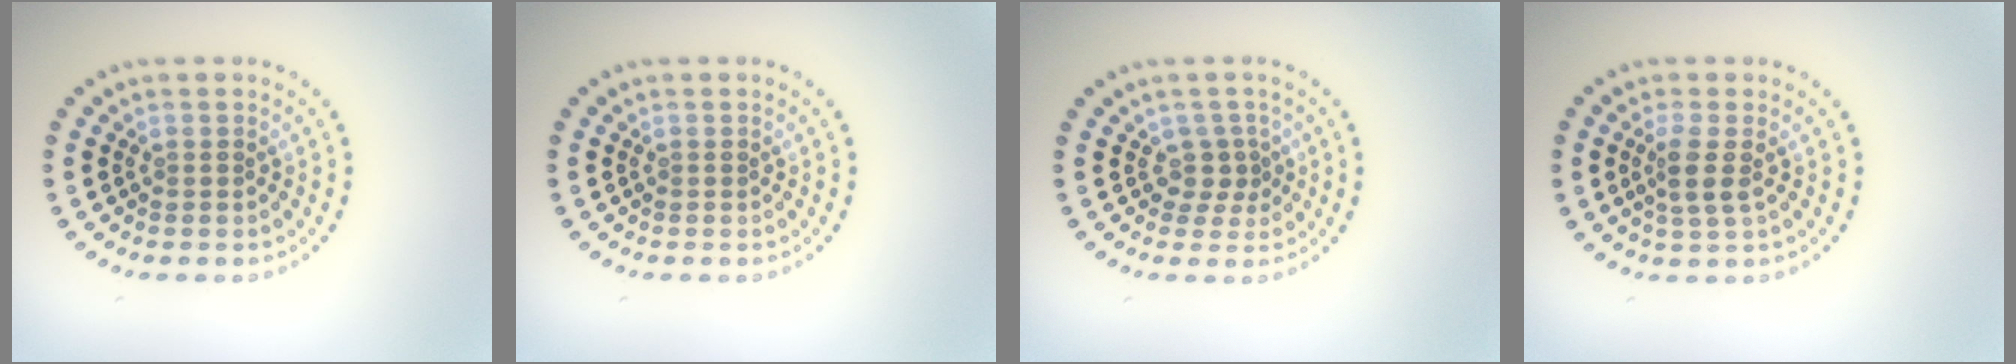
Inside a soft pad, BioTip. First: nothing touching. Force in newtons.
{"total": 0.0}
{"total": 1.9, "press": 1.3, "slide": 1.4}
{"total": 2.1, "press": 1.7, "slide": 1.2}